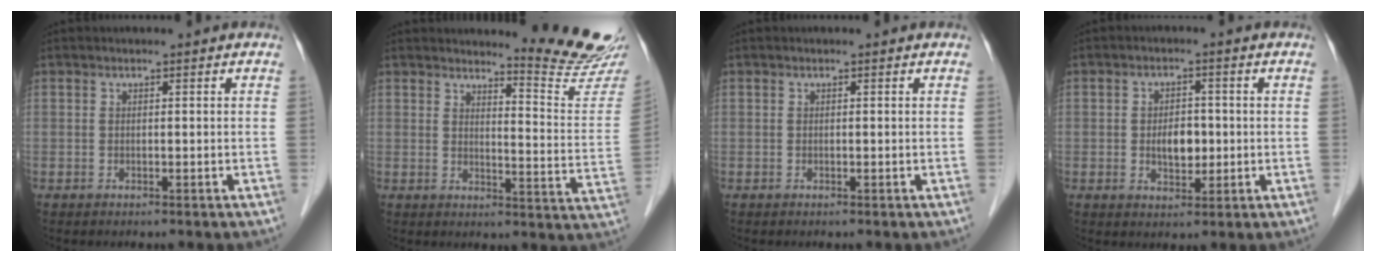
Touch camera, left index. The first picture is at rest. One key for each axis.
{"total": 11.6, "fx": 11.3, "fy": -1.3, "fz": 2.2, "tx": -0.026, "ty": -0.105, "tz": 0.128}
{"total": 0.0}
{"total": 4.4, "fx": -0.3, "fy": 2.7, "fz": 3.4, "tx": -0.058, "ty": 0.005, "tz": 0.000}